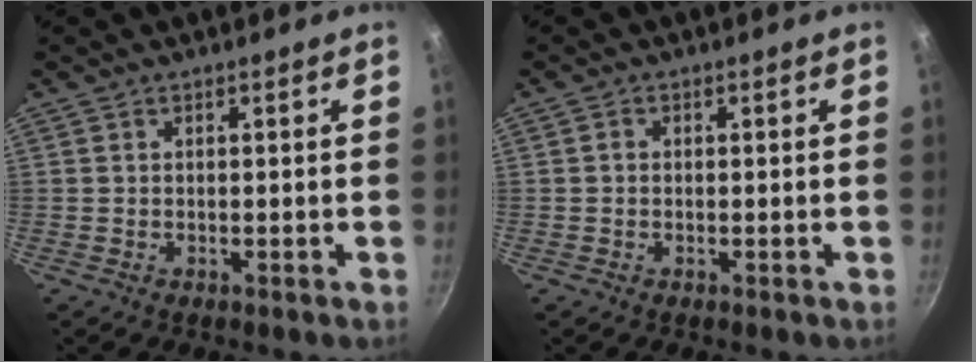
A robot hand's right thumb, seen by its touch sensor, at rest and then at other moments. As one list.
[{"total": 0.7, "force": [-0.1, 0.7, 0.3], "torque": [-0.005, 0.005, -0.001]}]